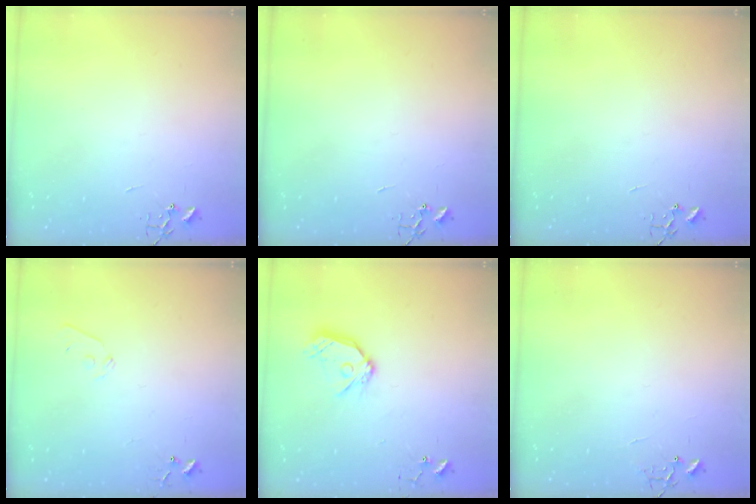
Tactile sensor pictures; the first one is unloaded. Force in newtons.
{"total": 0.0}
{"total": 0.0}
{"total": 5.2, "press": 5.2, "slide": 0.5}
{"total": 12.1, "press": 12.0, "slide": 1.3}
{"total": 6.4, "press": 6.4, "slide": 0.6}